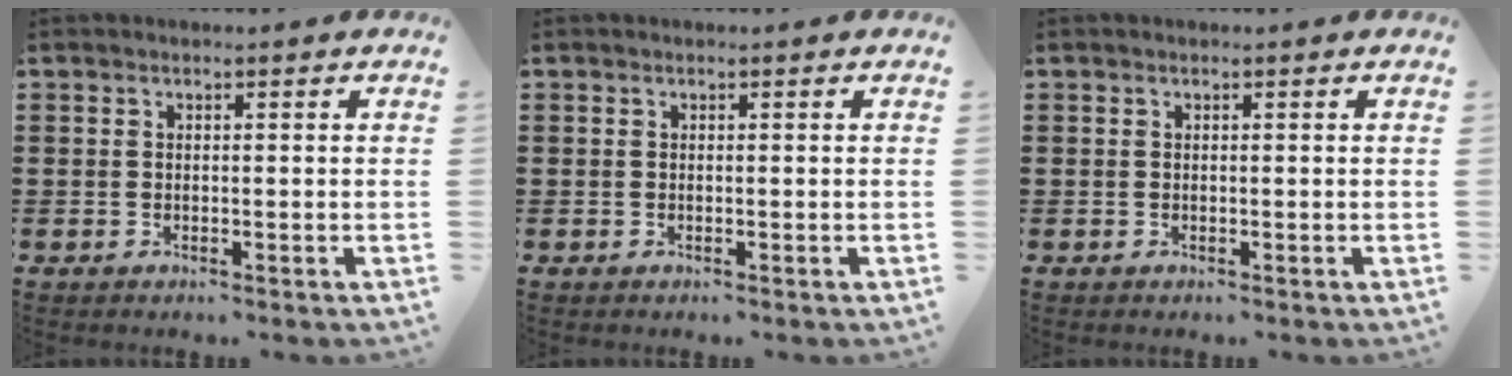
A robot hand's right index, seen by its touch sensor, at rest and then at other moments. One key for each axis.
{"total": 0.0}
{"total": 0.0}